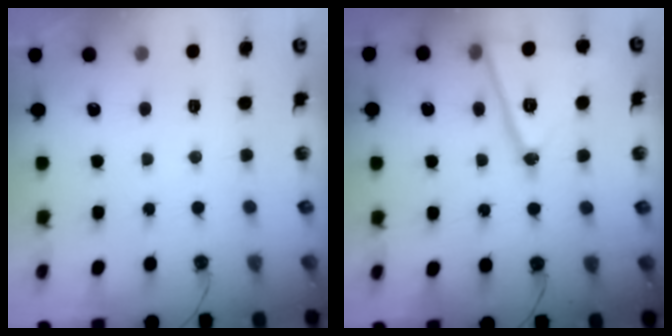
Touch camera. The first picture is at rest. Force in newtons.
{"total": 16.5, "press": 16.2, "slide": 3.3}